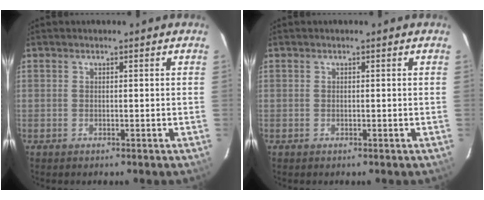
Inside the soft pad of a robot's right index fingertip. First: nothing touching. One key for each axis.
{"total": 0.0}